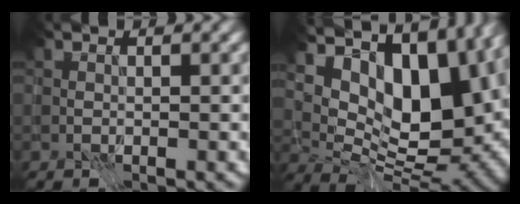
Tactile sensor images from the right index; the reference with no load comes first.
{"total": 17.9, "force": [8.2, 9.6, 12.7], "torque": [-0.201, 0.054, 0.152]}